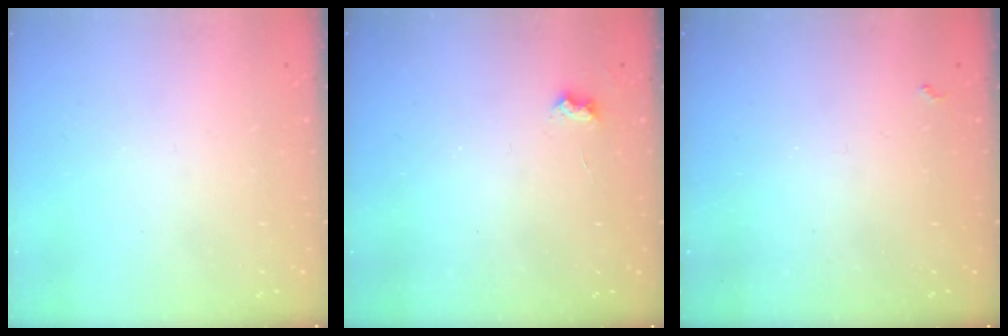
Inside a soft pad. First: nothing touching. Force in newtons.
{"total": 3.9, "press": 3.9, "slide": 0.5}
{"total": 4.6, "press": 4.5, "slide": 0.6}